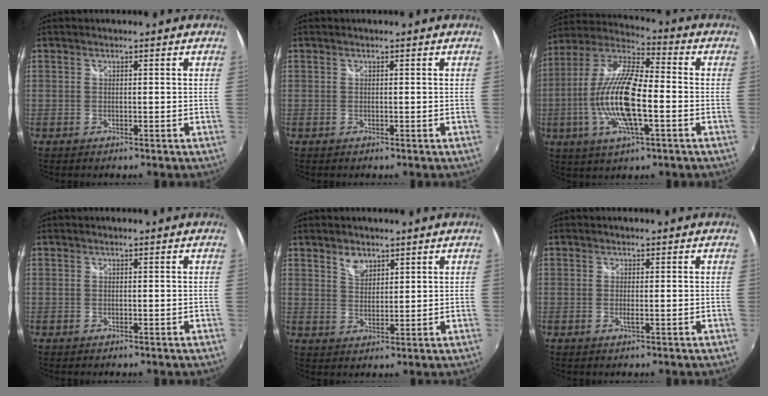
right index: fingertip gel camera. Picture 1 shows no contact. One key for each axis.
{"total": 0.0}
{"total": 17.2, "fx": -3.6, "fy": 4.8, "fz": 16.1, "tx": -0.319, "ty": -0.005, "tz": -0.077}
{"total": 0.0}
{"total": 3.6, "fx": 2.5, "fy": 2.1, "fz": 1.5, "tx": -0.020, "ty": 0.003, "tz": 0.045}
{"total": 1.0, "fx": -0.1, "fy": -0.1, "fz": 0.9, "tx": -0.019, "ty": -0.002, "tz": -0.004}